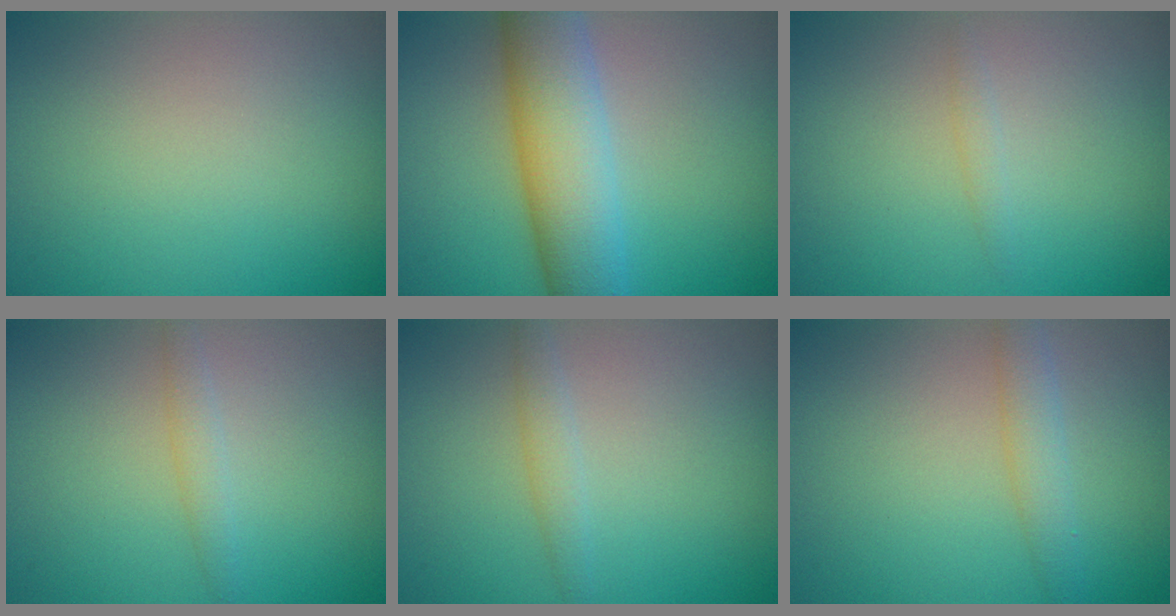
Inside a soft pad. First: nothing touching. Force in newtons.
{"total": 8.0, "press": 8.0, "slide": 0.1}
{"total": 0.7, "press": 0.7, "slide": 0.0}
{"total": 1.3, "press": 1.3, "slide": 0.1}
{"total": 1.5, "press": 1.5, "slide": 0.0}
{"total": 2.2, "press": 2.2, "slide": 0.1}